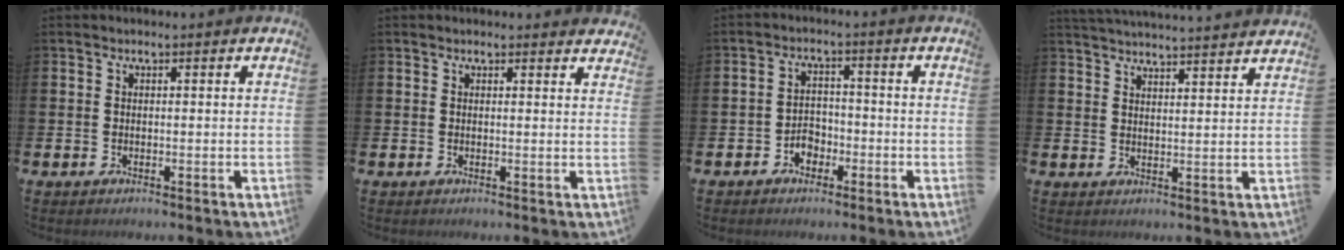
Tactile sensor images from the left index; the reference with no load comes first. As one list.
[{"total": 1.0, "force": [1.0, 0.1, 0.0], "torque": [0.009, -0.005, 0.017]}, {"total": 2.8, "force": [-1.8, 2.0, 0.9], "torque": [-0.023, 0.005, -0.039]}, {"total": 4.1, "force": [4.1, -0.5, 0.0], "torque": [-0.009, -0.027, 0.073]}]